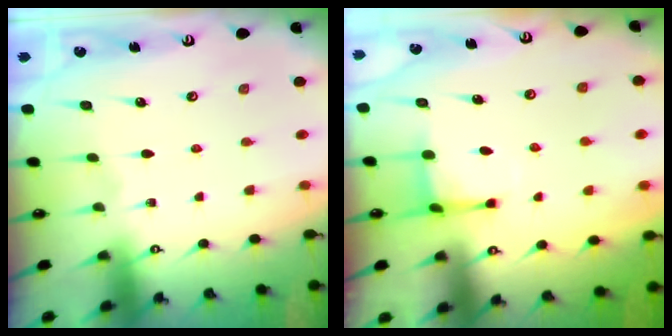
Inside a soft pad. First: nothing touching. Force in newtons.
{"total": 3.1, "press": 3.0, "slide": 0.9}